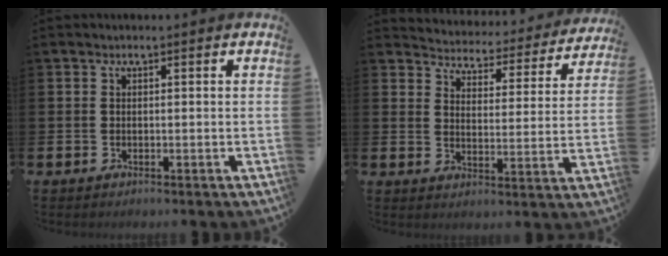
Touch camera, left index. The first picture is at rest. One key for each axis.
{"total": 3.8, "fx": 3.7, "fy": 1.0, "fz": 0.4, "tx": -0.024, "ty": -0.040, "tz": 0.055}